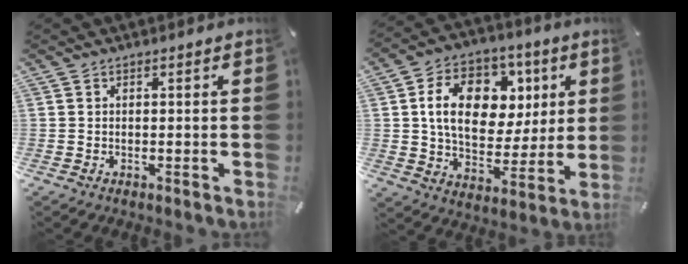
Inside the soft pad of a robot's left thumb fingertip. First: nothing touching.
{"total": 16.8, "force": [4.6, 12.4, 10.4], "torque": [-0.159, 0.003, 0.088]}